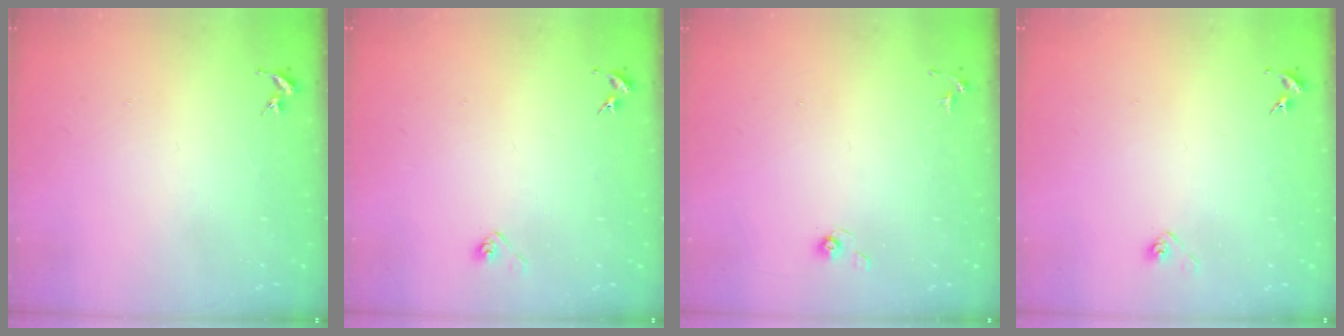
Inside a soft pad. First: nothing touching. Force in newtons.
{"total": 2.9, "press": 2.8, "slide": 0.8}
{"total": 4.7, "press": 4.4, "slide": 1.5}
{"total": 2.9, "press": 2.8, "slide": 0.8}